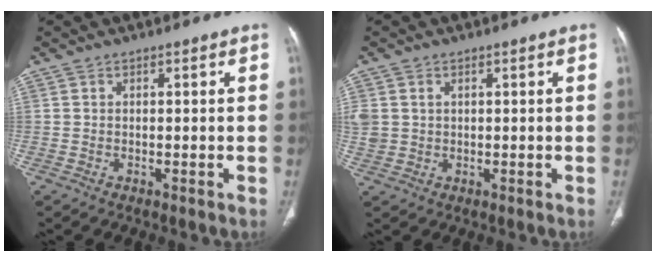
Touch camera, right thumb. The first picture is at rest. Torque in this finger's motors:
{"motor_torque": [0.10, 0.08, 0.16, 0.40, 0.00]}